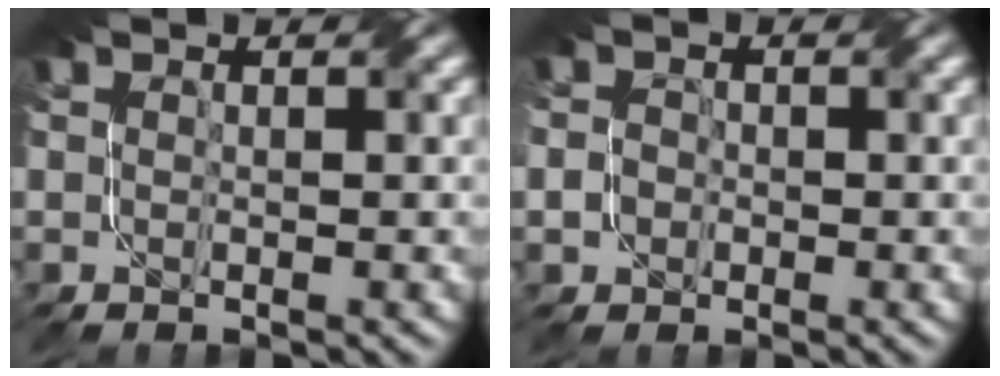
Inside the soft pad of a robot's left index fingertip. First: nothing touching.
{"total": 1.6, "force": [-0.7, 1.3, 0.7], "torque": [-0.006, 0.007, -0.023]}